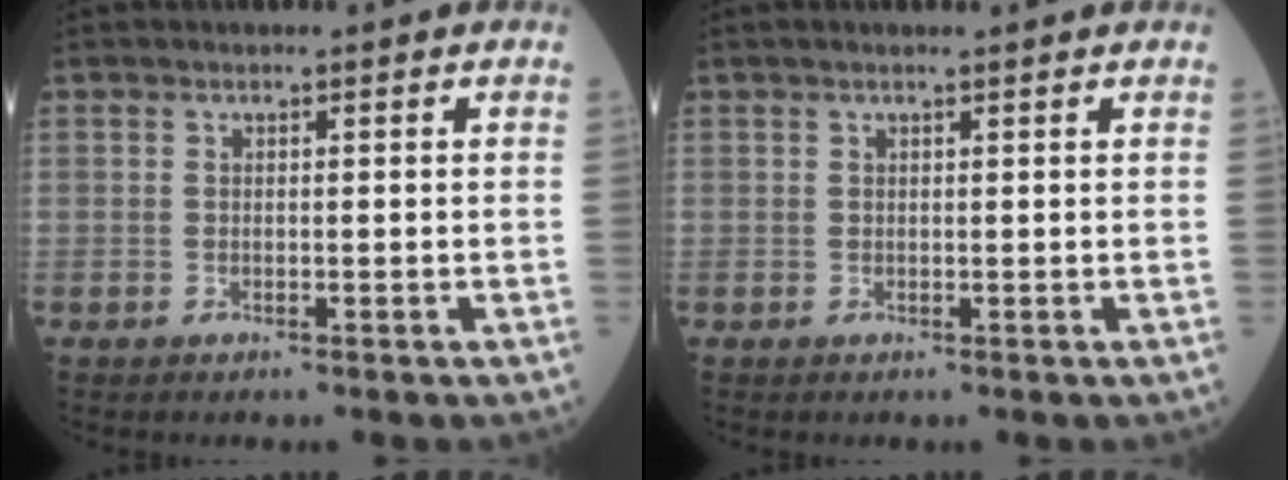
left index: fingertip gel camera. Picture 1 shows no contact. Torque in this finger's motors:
{"motor_torque": [0.38, -0.29, 0.07, 0.00]}